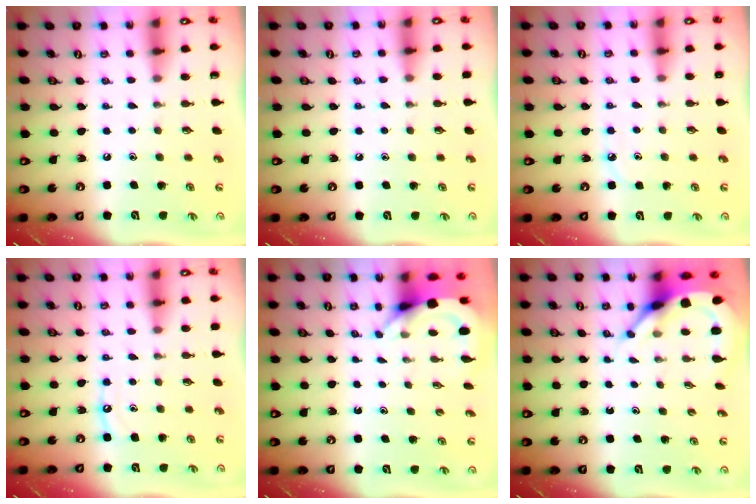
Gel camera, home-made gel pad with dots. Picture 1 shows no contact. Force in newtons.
{"total": 3.0, "press": 3.0, "slide": 0.5}
{"total": 4.4, "press": 4.4, "slide": 0.5}
{"total": 5.9, "press": 5.9, "slide": 0.6}
{"total": 3.8, "press": 3.7, "slide": 0.2}
{"total": 7.0, "press": 6.9, "slide": 1.0}